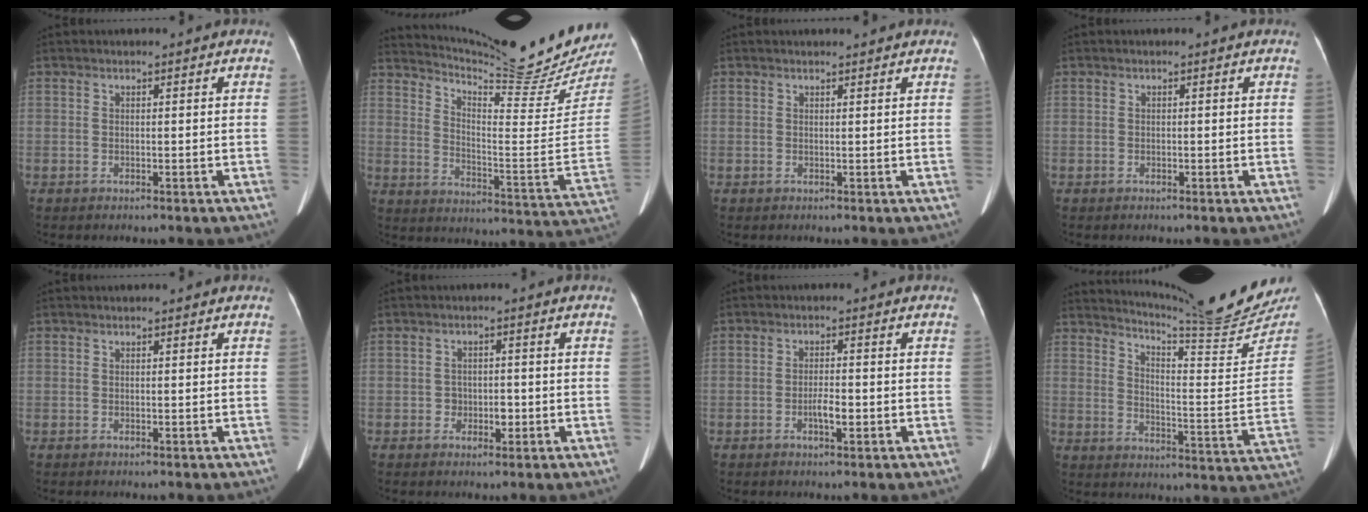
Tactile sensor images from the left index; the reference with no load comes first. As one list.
[{"total": 21.5, "force": [20.3, -0.4, 7.0], "torque": [-0.124, -0.113, 0.270]}, {"total": 1.8, "force": [1.7, 0.1, 0.4], "torque": [-0.011, 0.007, 0.022]}, {"total": 0.0}, {"total": 0.0}, {"total": 2.5, "force": [-0.7, 1.8, 1.5], "torque": [-0.020, 0.004, -0.008]}, {"total": 2.7, "force": [-1.0, 0.7, 2.4], "torque": [-0.045, 0.002, -0.015]}, {"total": 20.4, "force": [19.3, -0.3, 6.6], "torque": [-0.109, -0.105, 0.246]}]